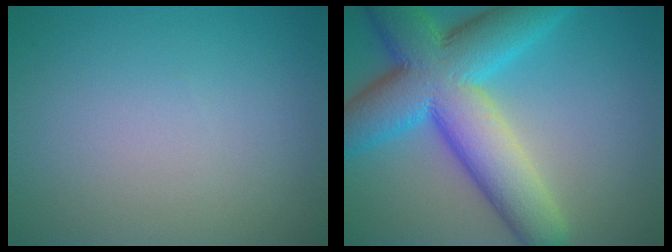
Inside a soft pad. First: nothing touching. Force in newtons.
{"total": 12.4, "press": 12.4, "slide": 0.3}